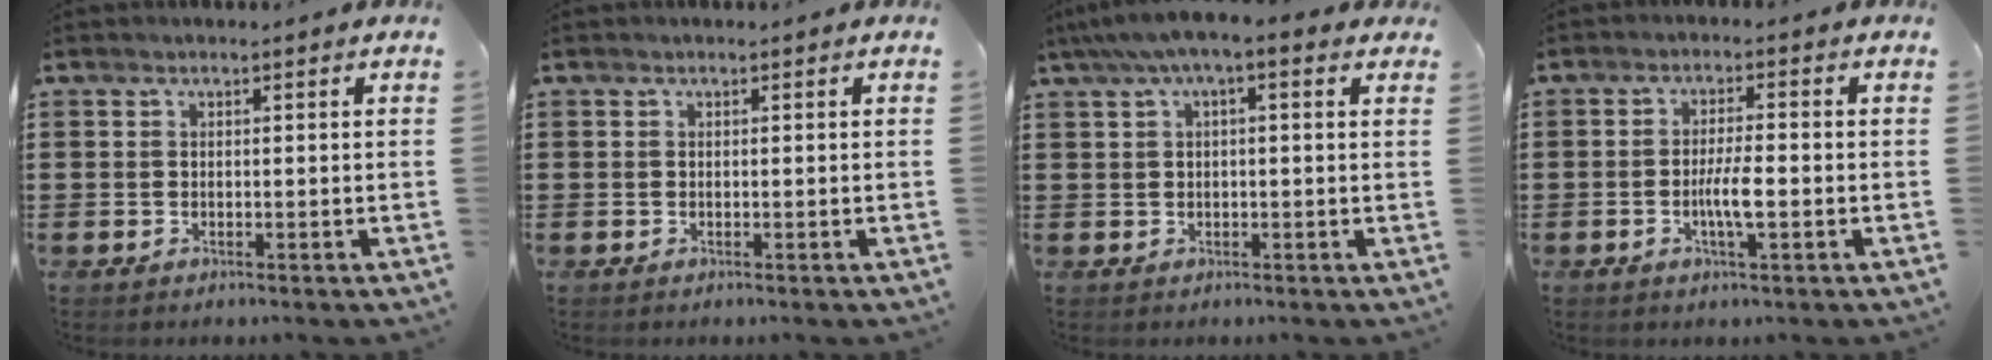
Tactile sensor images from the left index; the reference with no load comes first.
{"total": 0.0}
{"total": 3.8, "force": [1.0, 0.9, 3.5], "torque": [-0.066, 0.005, 0.014]}
{"total": 4.4, "force": [-1.2, 0.9, 4.1], "torque": [-0.079, 0.001, -0.024]}